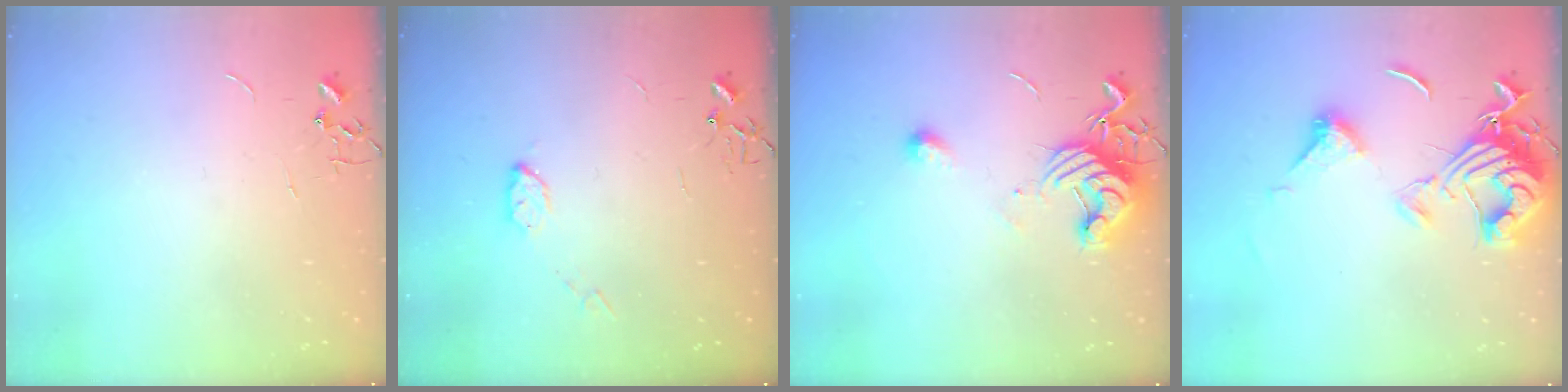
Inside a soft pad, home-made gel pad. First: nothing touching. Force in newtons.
{"total": 5.2, "press": 5.2, "slide": 0.3}
{"total": 12.4, "press": 12.4, "slide": 0.4}
{"total": 14.7, "press": 14.6, "slide": 1.5}